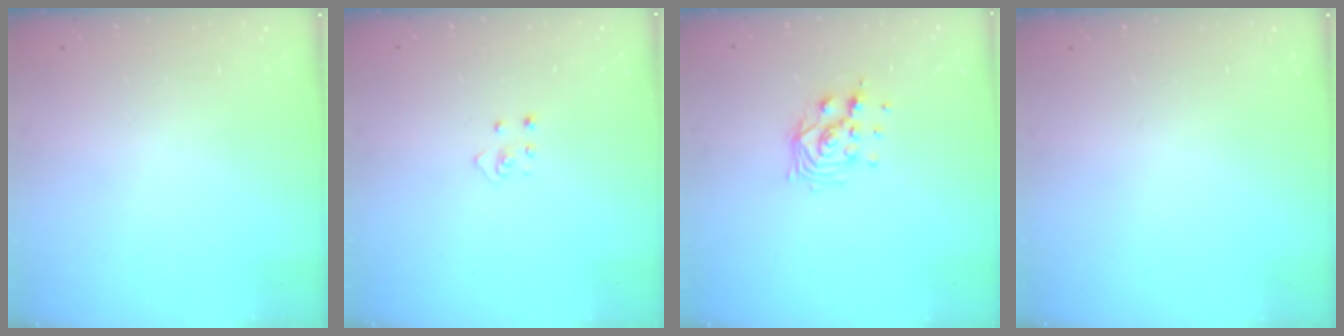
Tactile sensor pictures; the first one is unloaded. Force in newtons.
{"total": 2.5, "press": 2.4, "slide": 0.3}
{"total": 8.9, "press": 8.9, "slide": 0.7}
{"total": 0.0}